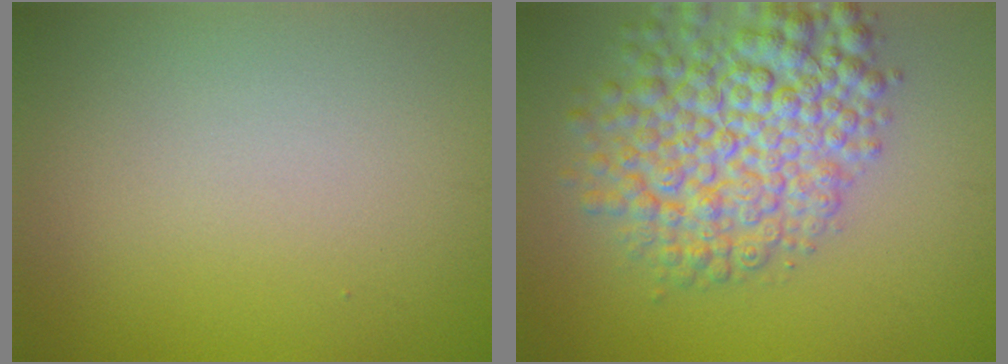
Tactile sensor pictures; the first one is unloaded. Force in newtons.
{"total": 8.4, "press": 8.4, "slide": 0.3}